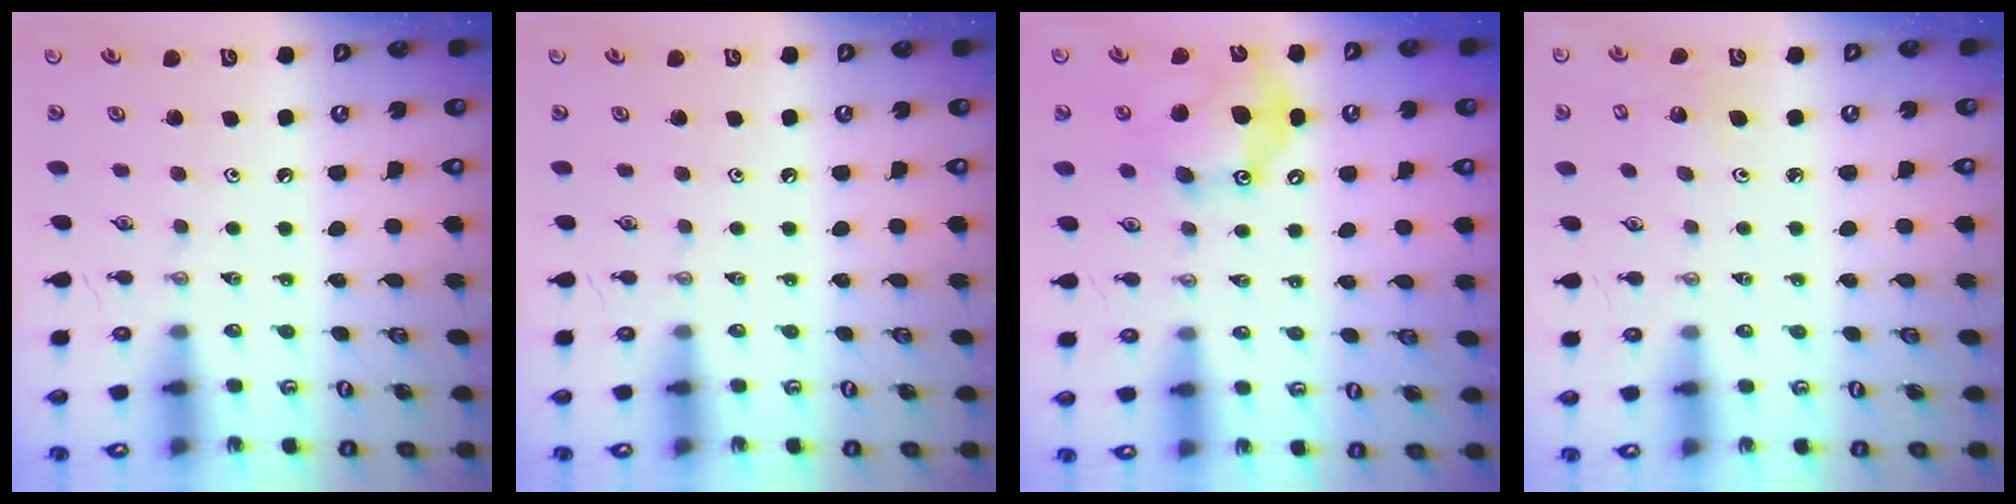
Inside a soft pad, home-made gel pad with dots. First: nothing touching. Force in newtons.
{"total": 0.0}
{"total": 14.6, "press": 14.6, "slide": 0.2}
{"total": 4.0, "press": 3.9, "slide": 1.1}